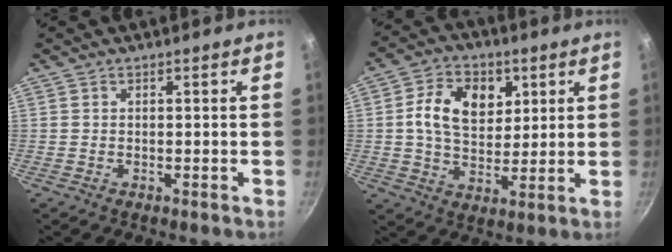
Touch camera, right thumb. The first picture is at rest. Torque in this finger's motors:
{"motor_torque": [-0.06, 0.21, 0.07, 0.08, 0.30]}